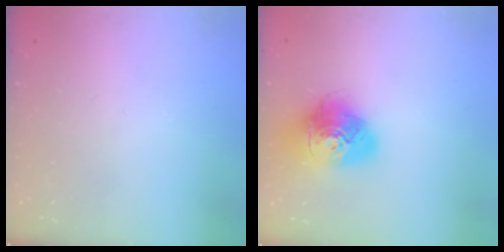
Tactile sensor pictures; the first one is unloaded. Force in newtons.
{"total": 17.5, "press": 17.4, "slide": 2.0}